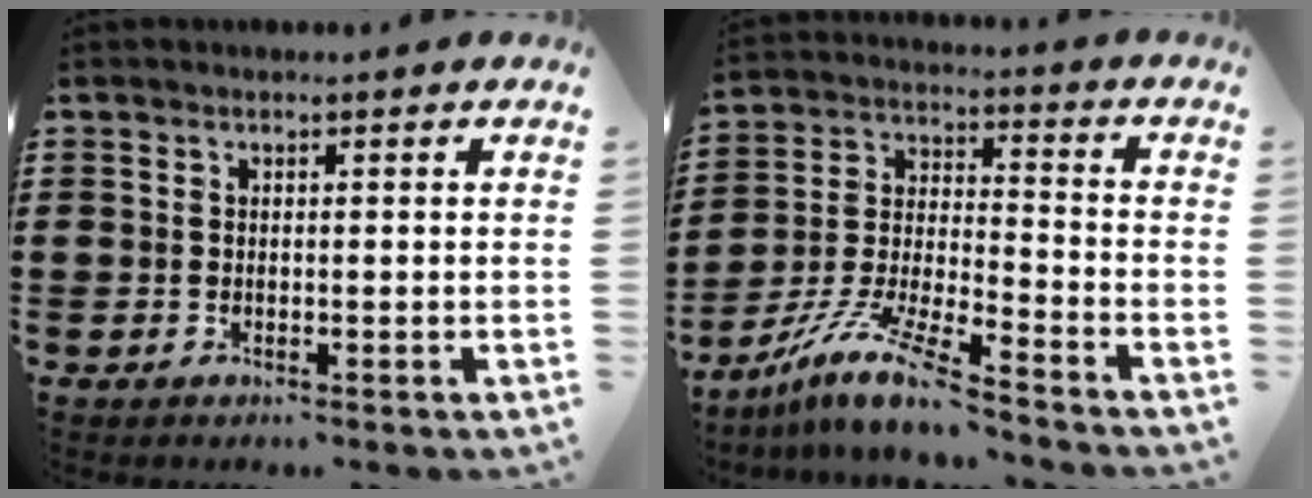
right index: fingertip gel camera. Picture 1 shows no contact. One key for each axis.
{"total": 10.6, "fx": -8.9, "fy": 0.7, "fz": 5.8, "tx": -0.130, "ty": 0.005, "tz": -0.181}